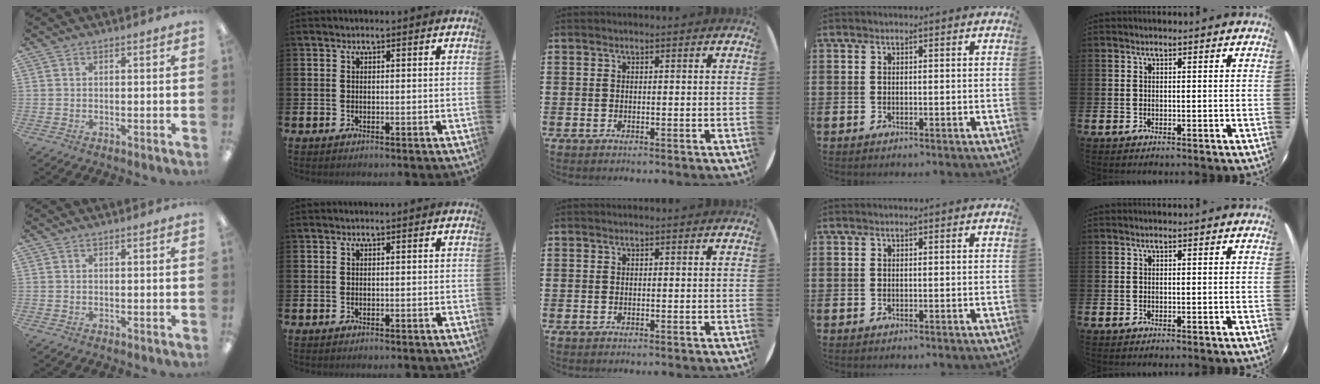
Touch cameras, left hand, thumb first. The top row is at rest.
{}